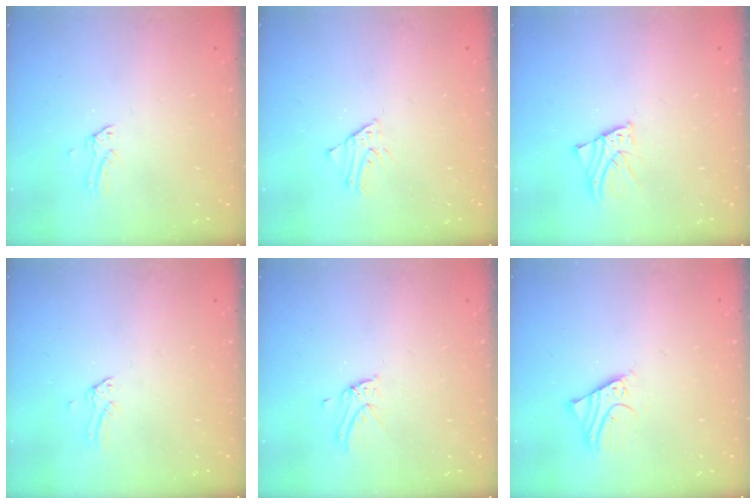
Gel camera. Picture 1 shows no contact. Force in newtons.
{"total": 1.8, "press": 1.8, "slide": 0.2}
{"total": 2.5, "press": 2.5, "slide": 0.1}
{"total": 0.0}
{"total": 4.0, "press": 4.0, "slide": 0.3}
{"total": 3.5, "press": 3.5, "slide": 0.4}